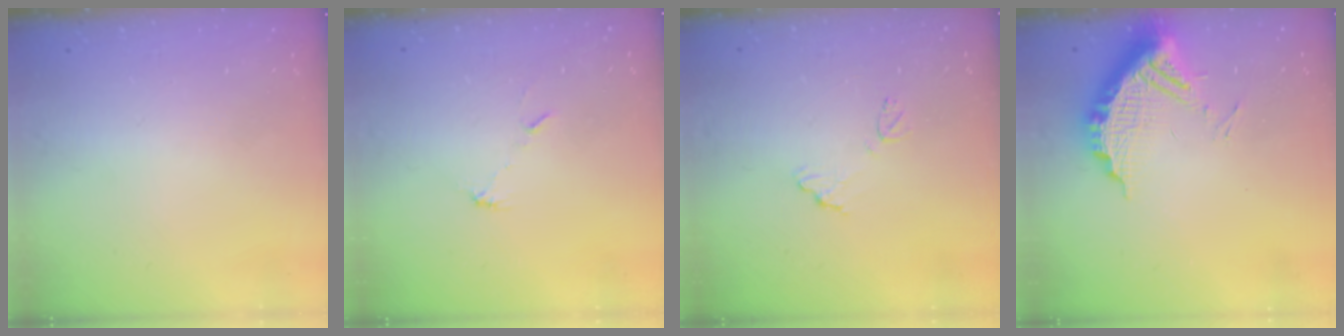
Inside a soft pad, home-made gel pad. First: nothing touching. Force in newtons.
{"total": 4.9, "press": 4.9, "slide": 0.3}
{"total": 8.7, "press": 8.6, "slide": 0.6}
{"total": 11.0, "press": 11.0, "slide": 1.0}